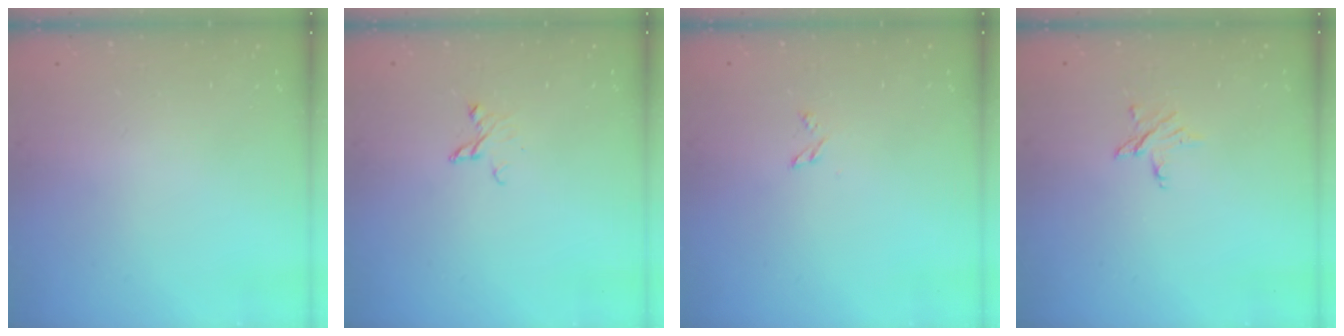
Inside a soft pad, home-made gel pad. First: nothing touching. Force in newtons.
{"total": 4.0, "press": 4.0, "slide": 0.4}
{"total": 2.4, "press": 2.4, "slide": 0.2}
{"total": 3.6, "press": 3.6, "slide": 0.4}